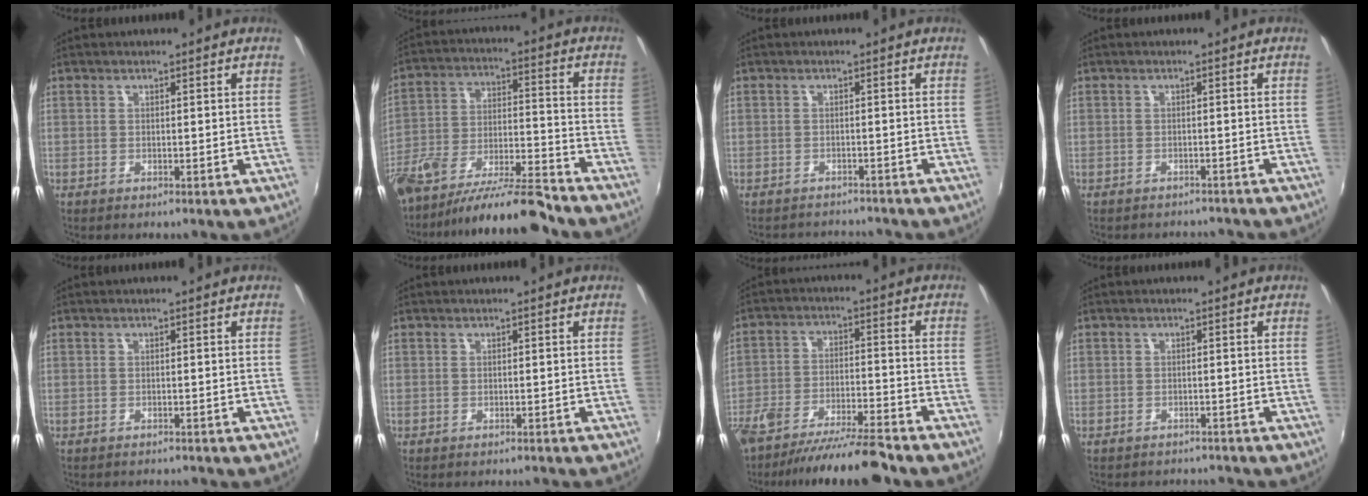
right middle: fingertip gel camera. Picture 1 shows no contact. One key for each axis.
{"total": 15.9, "fx": -12.6, "fy": 2.9, "fz": 9.3, "tx": -0.185, "ty": -0.026, "tz": -0.214}
{"total": 4.1, "fx": -3.6, "fy": 1.9, "fz": 0.0, "tx": -0.008, "ty": 0.009, "tz": -0.058}
{"total": 4.4, "fx": -4.0, "fy": 1.8, "fz": 0.8, "tx": -0.018, "ty": -0.002, "tz": -0.052}
{"total": 2.7, "fx": -2.6, "fy": 0.5, "fz": 0.6, "tx": -0.018, "ty": -0.012, "tz": -0.038}
{"total": 2.6, "fx": -2.4, "fy": 0.5, "fz": 0.9, "tx": -0.019, "ty": -0.010, "tz": -0.031}
{"total": 14.6, "fx": -12.2, "fy": 2.0, "fz": 7.7, "tx": -0.164, "ty": -0.030, "tz": -0.202}
{"total": 4.0, "fx": -3.3, "fy": 2.2, "fz": 0.3, "tx": -0.006, "ty": 0.010, "tz": -0.048}